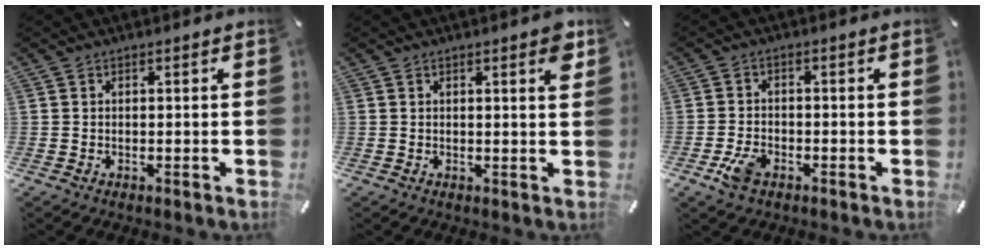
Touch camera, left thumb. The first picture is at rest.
{"total": 3.4, "force": [1.6, 0.8, 2.9], "torque": [-0.036, -0.008, 0.022]}
{"total": 4.9, "force": [-2.5, 3.0, 2.9], "torque": [-0.065, 0.007, -0.047]}